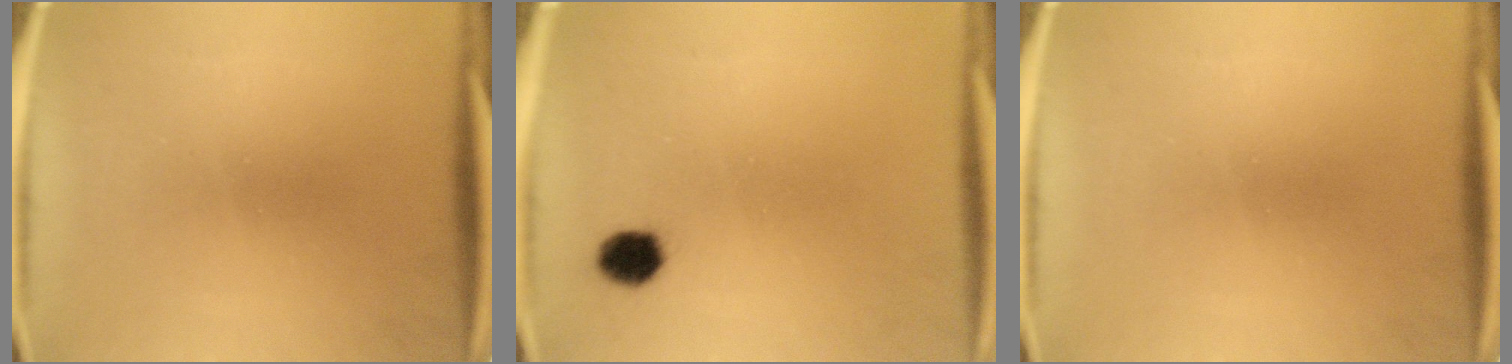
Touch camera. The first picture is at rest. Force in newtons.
{"total": 4.1}
{"total": 0.0}